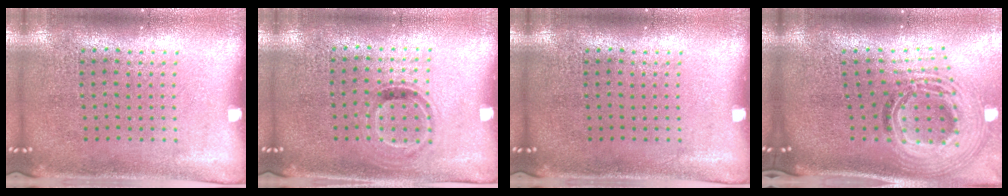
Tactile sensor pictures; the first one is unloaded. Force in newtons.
{"total": 0.8, "press": 0.7, "slide": 0.4}
{"total": 0.0}
{"total": 2.3, "press": 1.8, "slide": 1.5}